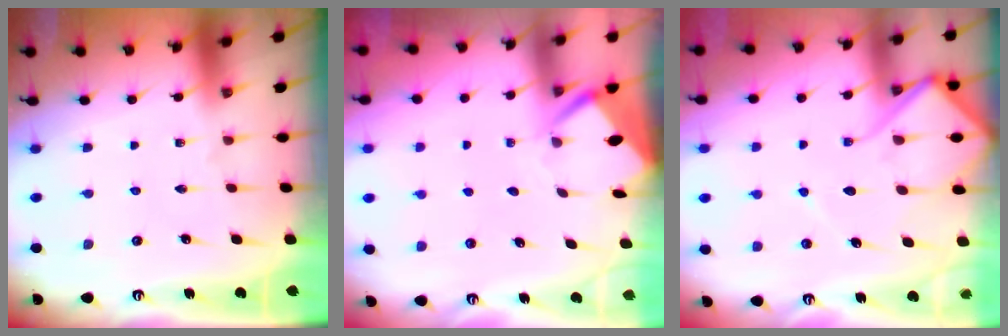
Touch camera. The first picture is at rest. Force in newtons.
{"total": 3.7, "press": 3.7, "slide": 0.3}
{"total": 10.3, "press": 10.2, "slide": 1.0}